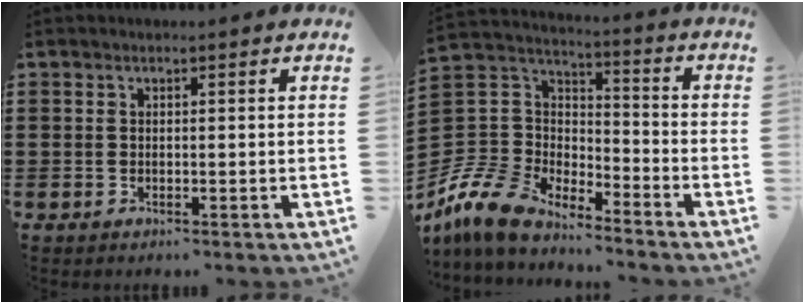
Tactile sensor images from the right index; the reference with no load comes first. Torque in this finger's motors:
{"motor_torque": [0.00, 0.08, -1.05, -0.21]}